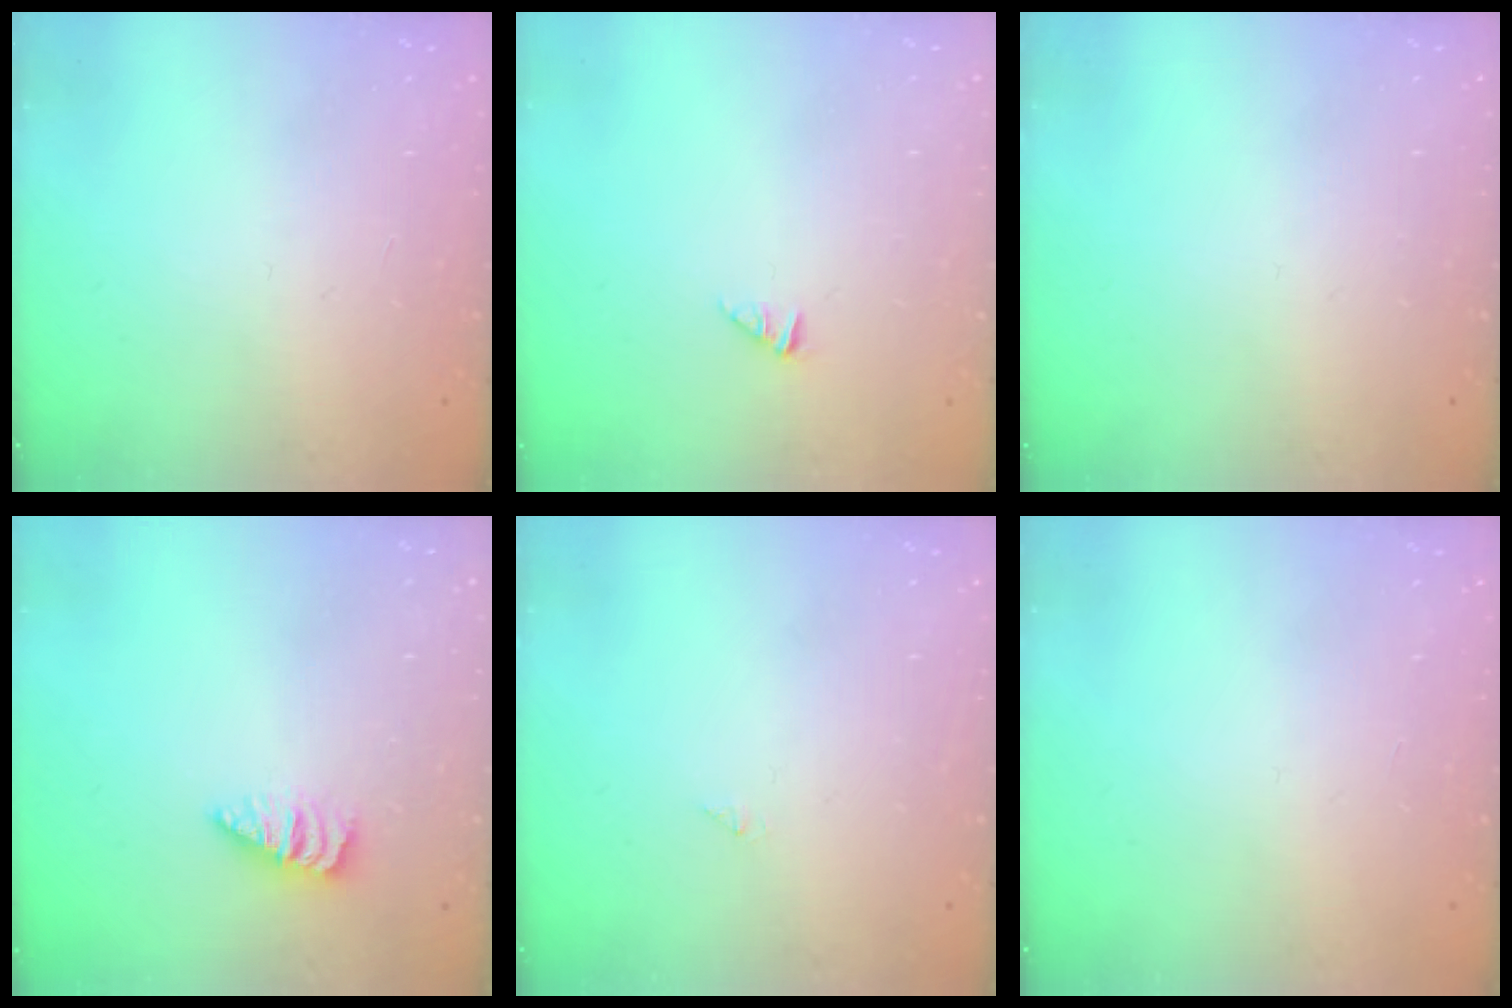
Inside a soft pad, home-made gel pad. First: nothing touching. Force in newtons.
{"total": 0.0}
{"total": 0.0}
{"total": 2.7, "press": 2.7, "slide": 0.2}
{"total": 0.0}
{"total": 0.0}